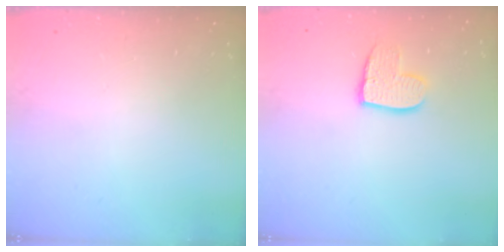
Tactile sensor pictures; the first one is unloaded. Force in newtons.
{"total": 9.2, "press": 9.2, "slide": 0.6}